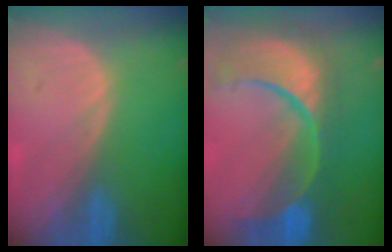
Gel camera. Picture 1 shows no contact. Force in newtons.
{"total": 13.7, "press": 10.8, "slide": 8.4}